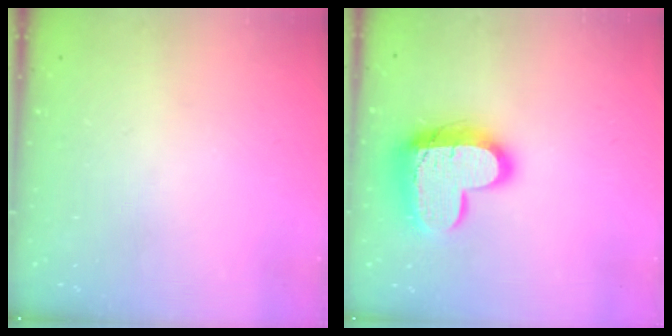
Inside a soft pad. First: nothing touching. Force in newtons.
{"total": 16.4, "press": 16.3, "slide": 1.5}